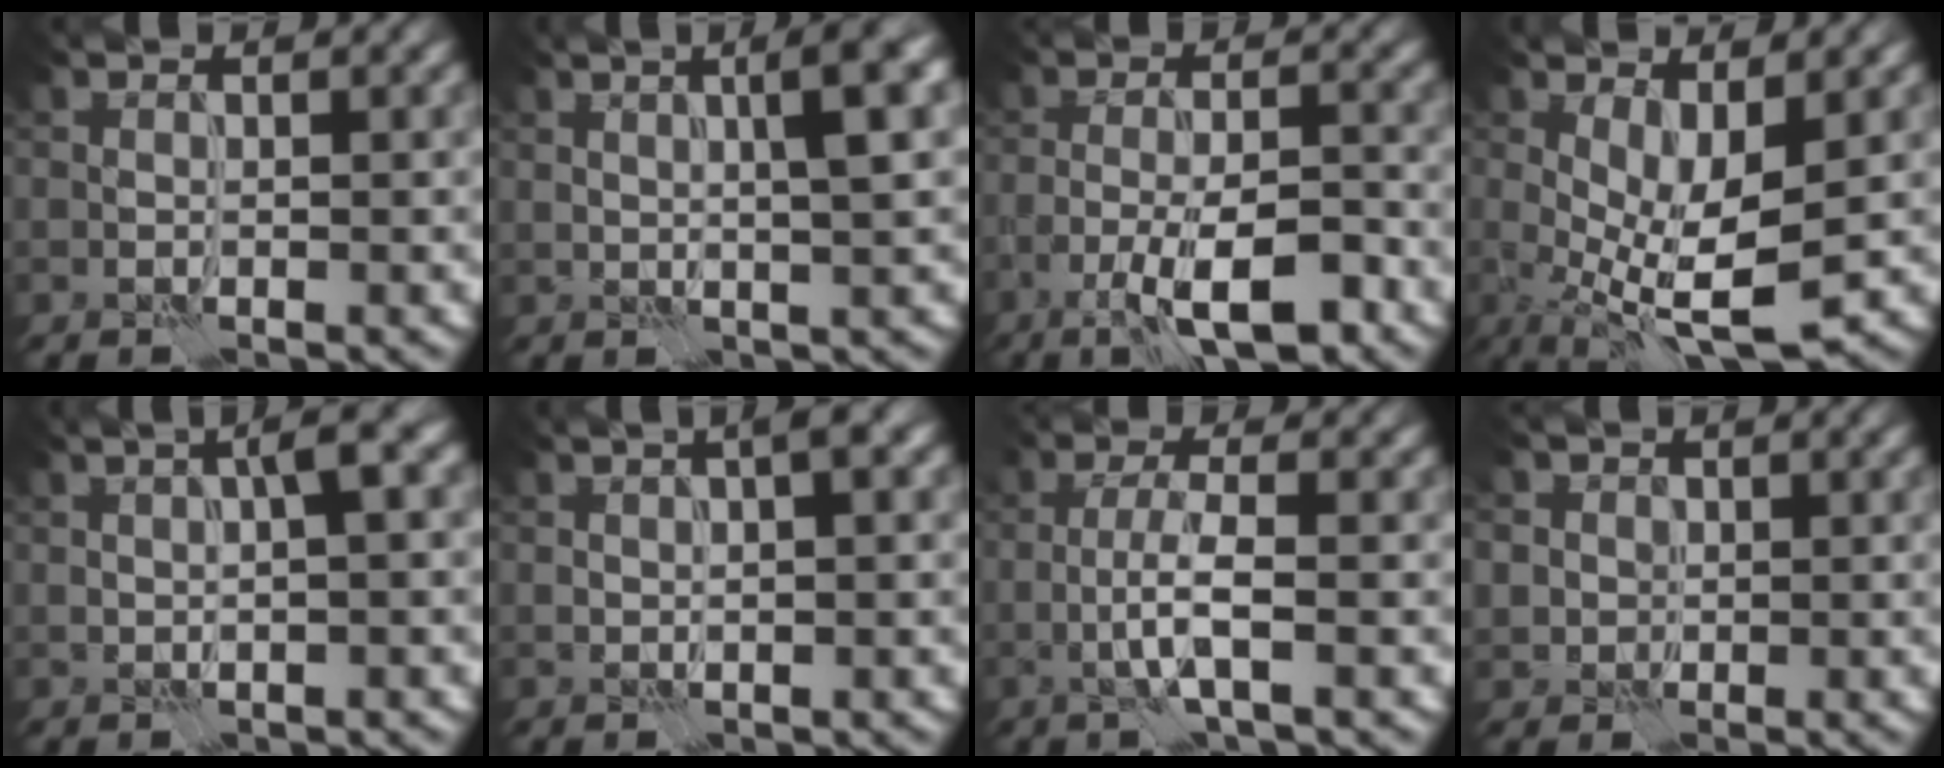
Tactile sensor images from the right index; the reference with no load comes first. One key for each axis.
{"total": 4.9, "fx": 1.6, "fy": 0.8, "fz": 4.6, "tx": -0.067, "ty": 0.015, "tz": 0.024}
{"total": 6.7, "fx": -3.7, "fy": 1.7, "fz": 5.3, "tx": -0.093, "ty": 0.002, "tz": -0.066}
{"total": 7.6, "fx": -0.9, "fy": 2.5, "fz": 7.2, "tx": -0.135, "ty": -0.009, "tz": -0.015}
{"total": 3.4, "fx": 0.8, "fy": 0.5, "fz": 3.3, "tx": -0.057, "ty": 0.016, "tz": 0.012}
{"total": 2.5, "fx": 0.7, "fy": 0.5, "fz": 2.4, "tx": -0.040, "ty": 0.010, "tz": 0.011}
{"total": 3.1, "fx": -1.1, "fy": 0.3, "fz": 2.9, "tx": -0.058, "ty": 0.009, "tz": -0.028}
{"total": 2.9, "fx": 0.9, "fy": 2.7, "fz": 0.8, "tx": -0.004, "ty": 0.009, "tz": 0.009}